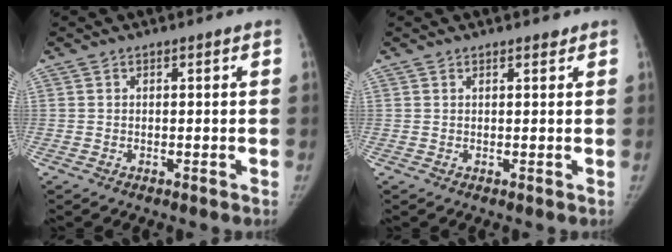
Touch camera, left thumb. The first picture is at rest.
{"total": 0.8, "force": [0.7, 0.3, 0.3], "torque": [-0.007, -0.004, 0.009]}